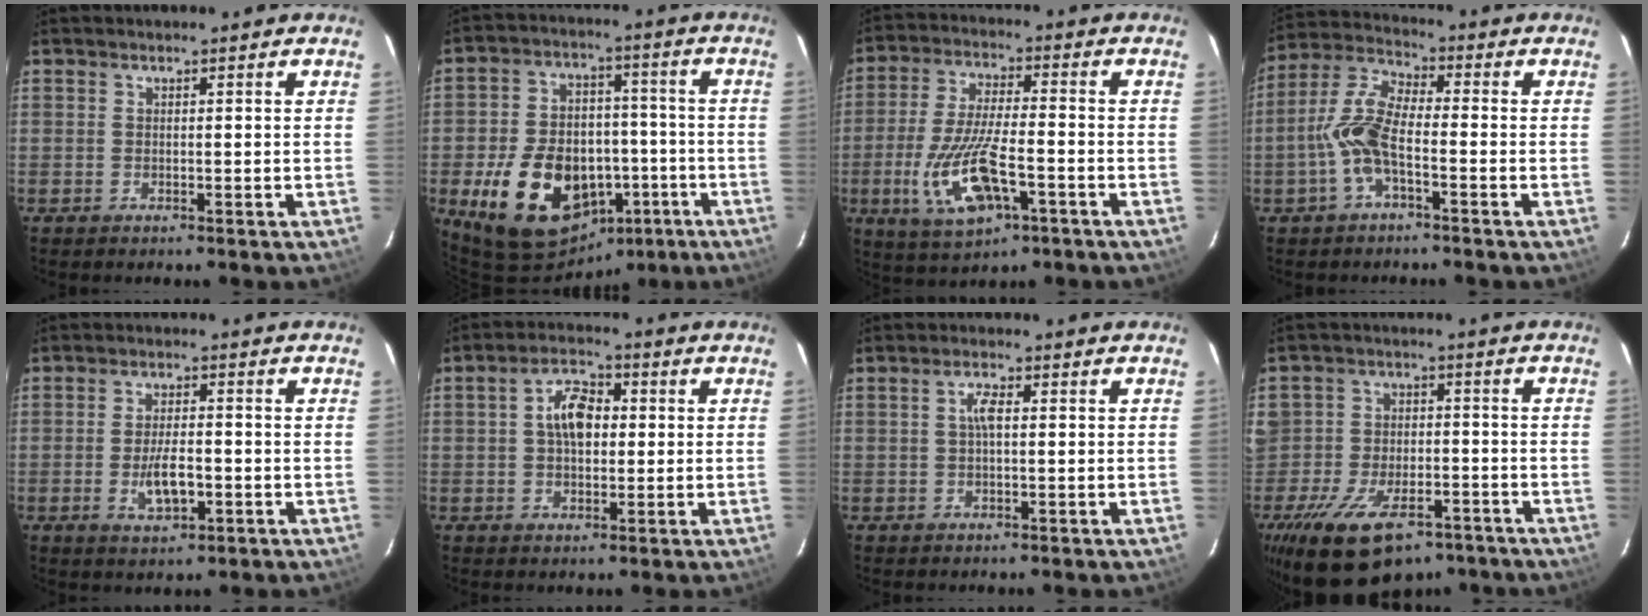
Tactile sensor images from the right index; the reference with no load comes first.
{"total": 19.9, "force": [-8.5, 13.4, 11.9], "torque": [-0.240, 0.029, -0.110]}
{"total": 13.8, "force": [-5.0, 4.9, 11.9], "torque": [-0.254, -0.015, -0.086]}
{"total": 8.8, "force": [-2.8, 3.1, 7.7], "torque": [-0.174, 0.011, -0.060]}
{"total": 5.9, "force": [-1.7, 2.4, 5.2], "torque": [-0.103, -0.004, -0.023]}
{"total": 6.8, "force": [0.7, 4.1, 5.4], "torque": [-0.095, 0.022, 0.012]}
{"total": 2.4, "force": [0.2, 0.8, 2.3], "torque": [-0.048, 0.007, 0.003]}
{"total": 17.0, "force": [-10.9, 9.5, 9.0], "torque": [-0.198, -0.009, -0.171]}